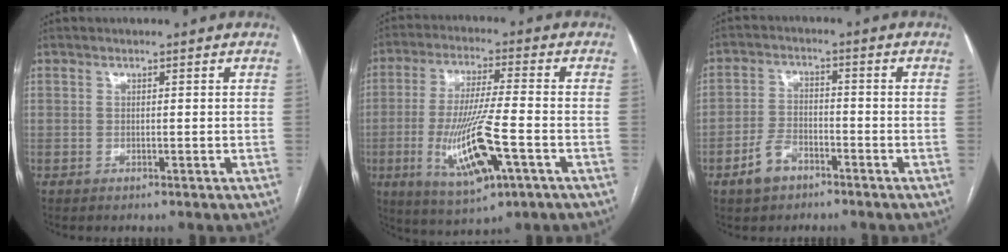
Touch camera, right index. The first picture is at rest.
{"total": 13.5, "force": [-4.2, 1.9, 12.7], "torque": [-0.249, -0.019, -0.068]}
{"total": 5.4, "force": [-3.4, 3.0, 2.9], "torque": [-0.065, 0.007, -0.058]}